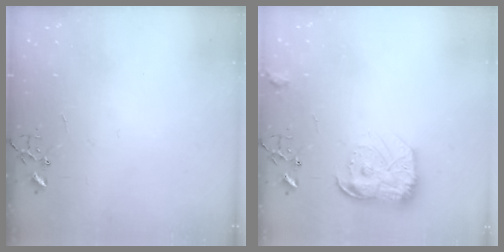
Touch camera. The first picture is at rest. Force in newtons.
{"total": 14.7, "press": 14.7, "slide": 0.8}